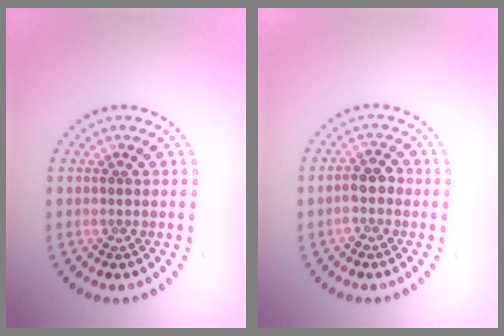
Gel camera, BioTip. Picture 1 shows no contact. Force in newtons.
{"total": 2.0, "press": 1.8, "slide": 0.7}